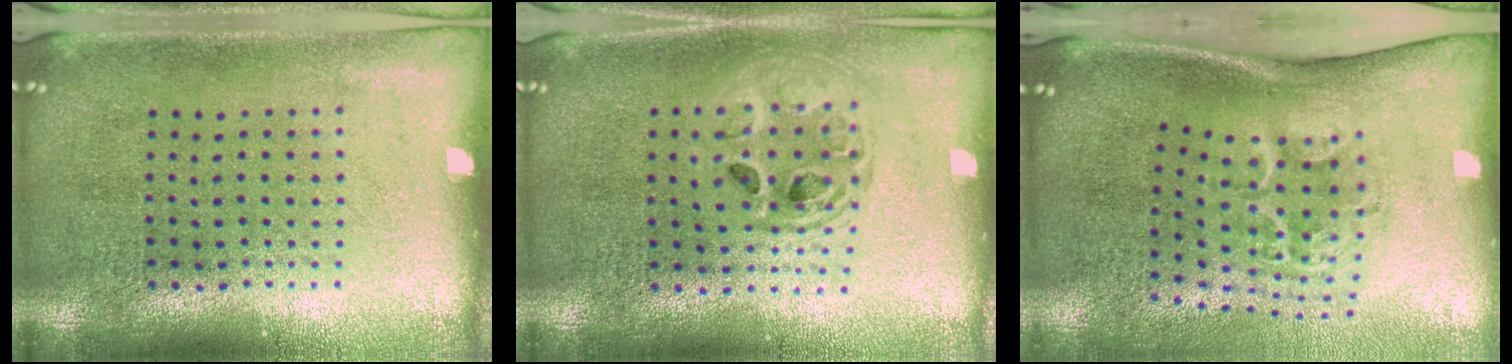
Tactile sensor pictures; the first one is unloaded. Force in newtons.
{"total": 1.6, "press": 1.4, "slide": 0.7}
{"total": 2.2, "press": 1.4, "slide": 1.7}